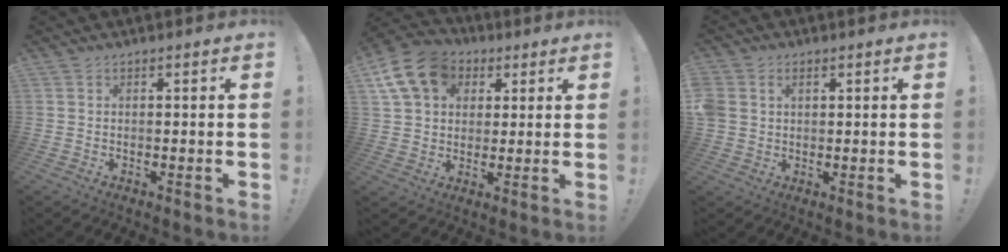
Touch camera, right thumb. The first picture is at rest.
{"total": 15.3, "force": [5.8, 11.9, 7.6], "torque": [-0.114, -0.017, 0.115]}
{"total": 4.1, "force": [1.1, 3.4, 1.9], "torque": [-0.043, 0.003, 0.024]}